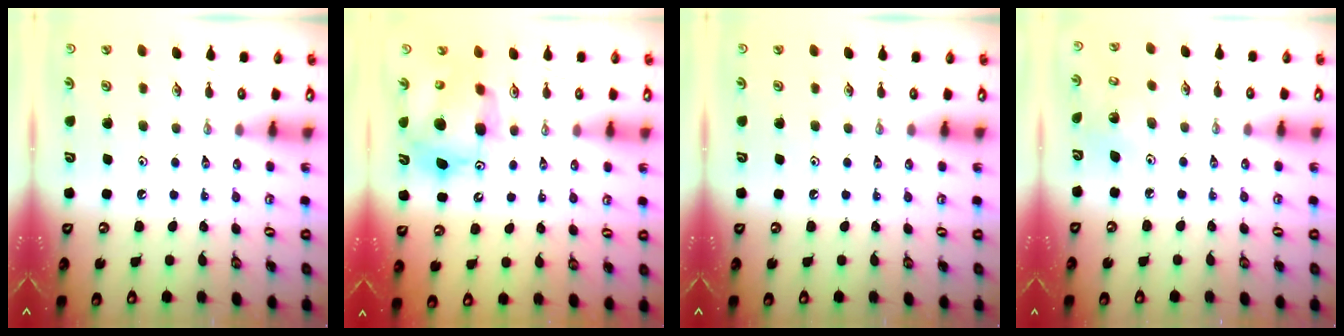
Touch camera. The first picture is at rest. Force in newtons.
{"total": 13.2, "press": 13.2, "slide": 1.2}
{"total": 0.0}
{"total": 4.0, "press": 4.0, "slide": 0.3}